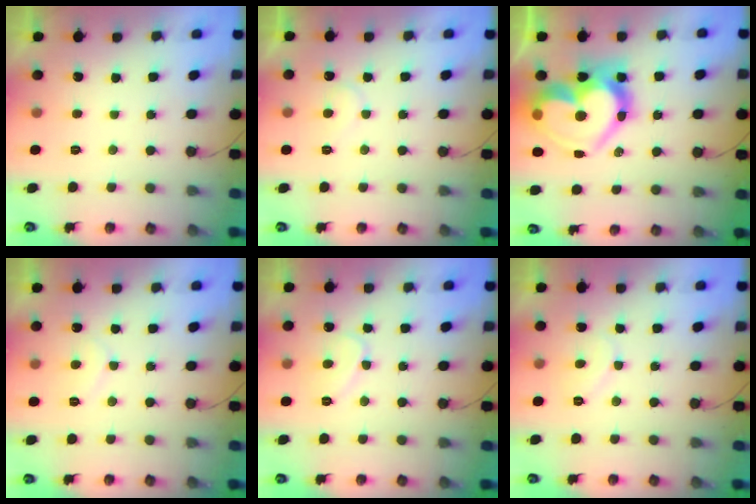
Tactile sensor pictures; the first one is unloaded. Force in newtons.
{"total": 7.0, "press": 6.9, "slide": 0.6}
{"total": 25.5, "press": 25.4, "slide": 2.5}
{"total": 5.7, "press": 5.7, "slide": 0.4}
{"total": 6.3, "press": 6.3, "slide": 0.6}
{"total": 5.7, "press": 5.6, "slide": 0.6}